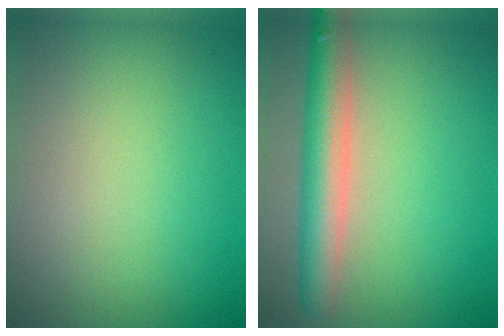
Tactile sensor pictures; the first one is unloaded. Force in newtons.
{"total": 5.4, "press": 5.4, "slide": 0.2}